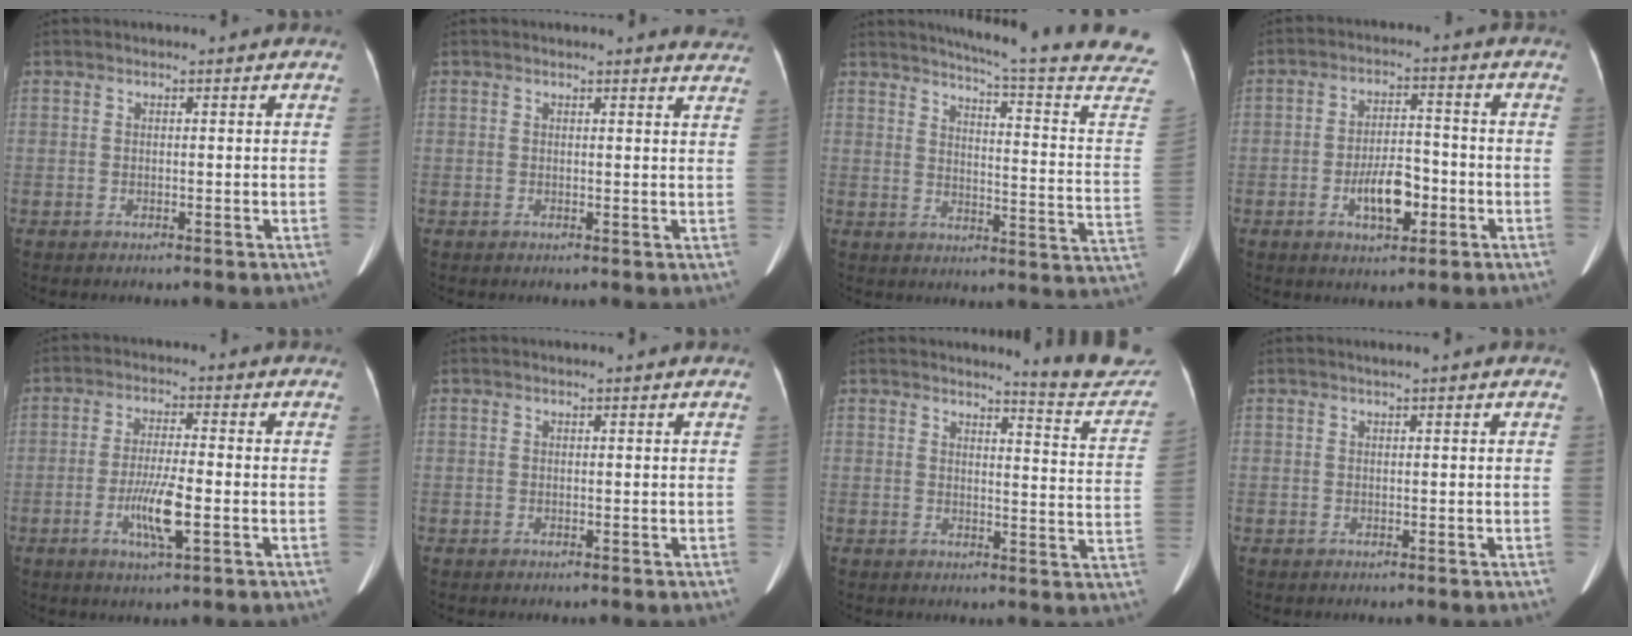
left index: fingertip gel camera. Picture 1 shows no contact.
{"total": 5.7, "force": [5.6, 0.5, 0.9], "torque": [0.002, -0.021, 0.031]}
{"total": 22.6, "force": [20.2, -1.5, 9.9], "torque": [-0.146, -0.107, 0.235]}
{"total": 7.0, "force": [-2.7, 2.9, 5.8], "torque": [-0.109, 0.004, -0.041]}
{"total": 6.7, "force": [-2.3, 0.5, 6.2], "torque": [-0.124, -0.011, -0.038]}
{"total": 0.7, "force": [0.6, 0.0, 0.3], "torque": [-0.008, 0.007, 0.009]}
{"total": 10.5, "force": [10.3, -0.2, 1.7], "torque": [-0.011, -0.074, 0.105]}
{"total": 0.9, "force": [0.7, -0.2, 0.6], "torque": [-0.014, 0.007, 0.018]}